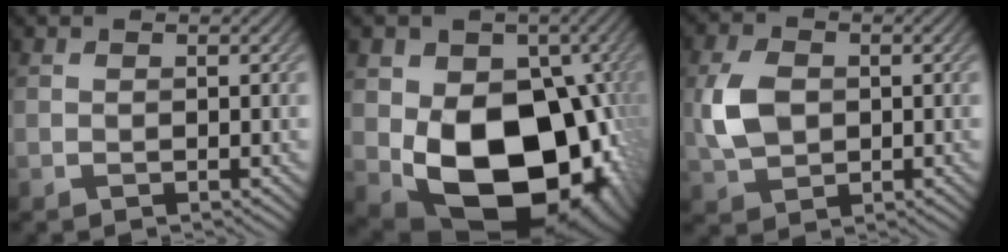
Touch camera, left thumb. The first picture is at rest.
{"total": 17.9, "force": [-2.8, 12.7, 12.2], "torque": [-0.167, -0.052, -0.027]}
{"total": 5.8, "force": [0.1, 4.1, 4.1], "torque": [-0.100, 0.001, 0.000]}